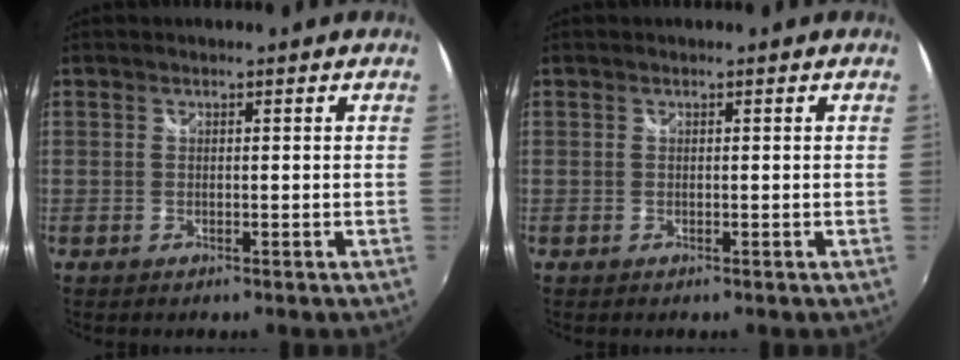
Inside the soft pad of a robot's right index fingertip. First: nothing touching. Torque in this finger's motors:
{"motor_torque": [0.03, 0.03, 0.00, 0.00]}